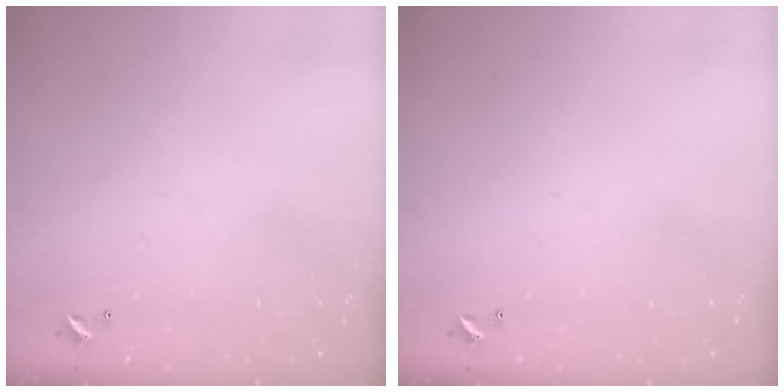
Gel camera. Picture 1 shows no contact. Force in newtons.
{"total": 0.0}